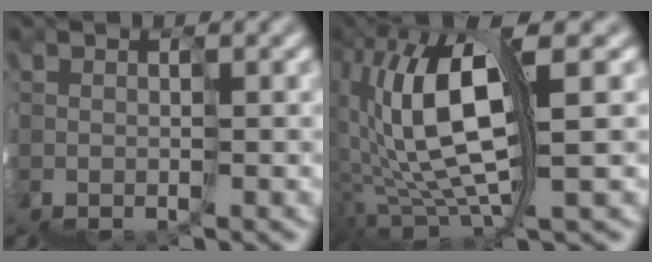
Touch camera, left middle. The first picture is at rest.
{"total": 8.7, "force": [2.7, 2.0, 8.0], "torque": [-0.167, 0.038, 0.044]}